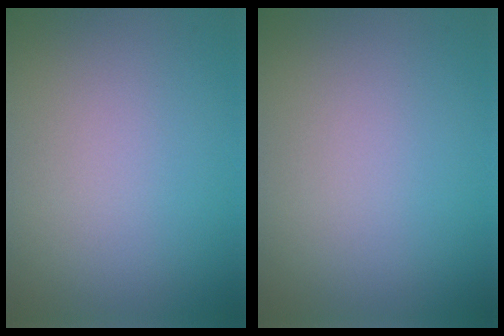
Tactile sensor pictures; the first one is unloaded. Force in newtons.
{"total": 0.0}